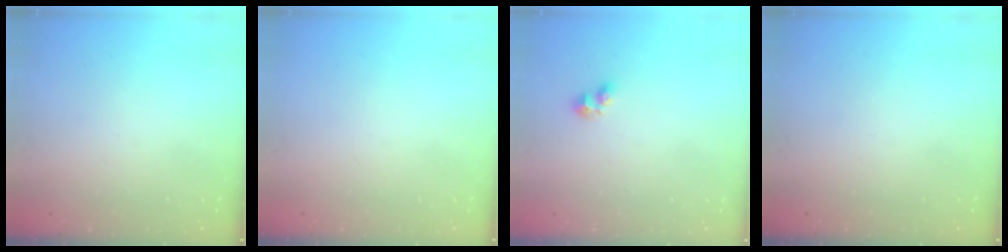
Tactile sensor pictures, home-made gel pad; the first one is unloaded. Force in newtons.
{"total": 0.0}
{"total": 1.6, "press": 1.5, "slide": 0.6}
{"total": 0.0}